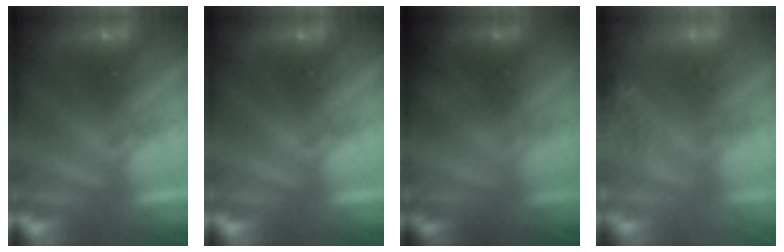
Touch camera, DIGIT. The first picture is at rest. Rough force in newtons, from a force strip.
{"total": 0.0}
{"total": 1.2}
{"total": 9.0}